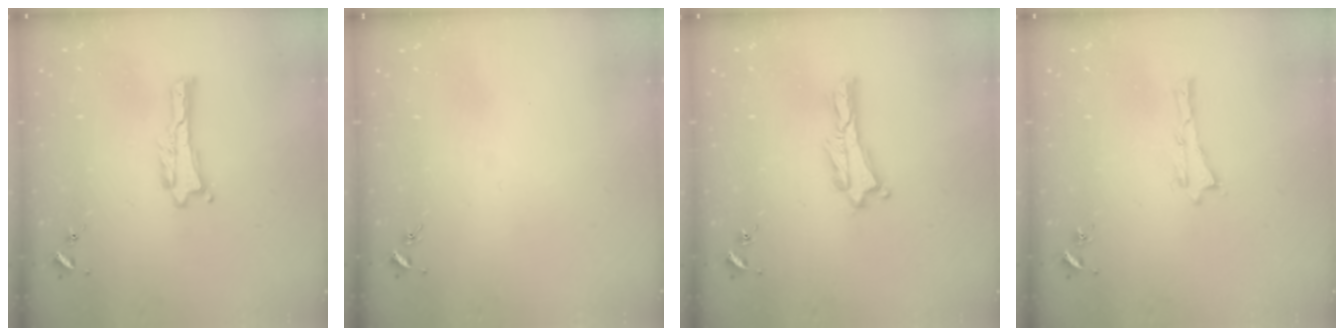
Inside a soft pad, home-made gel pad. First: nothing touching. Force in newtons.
{"total": 0.0}
{"total": 0.6, "press": 0.5, "slide": 0.2}
{"total": 0.0}